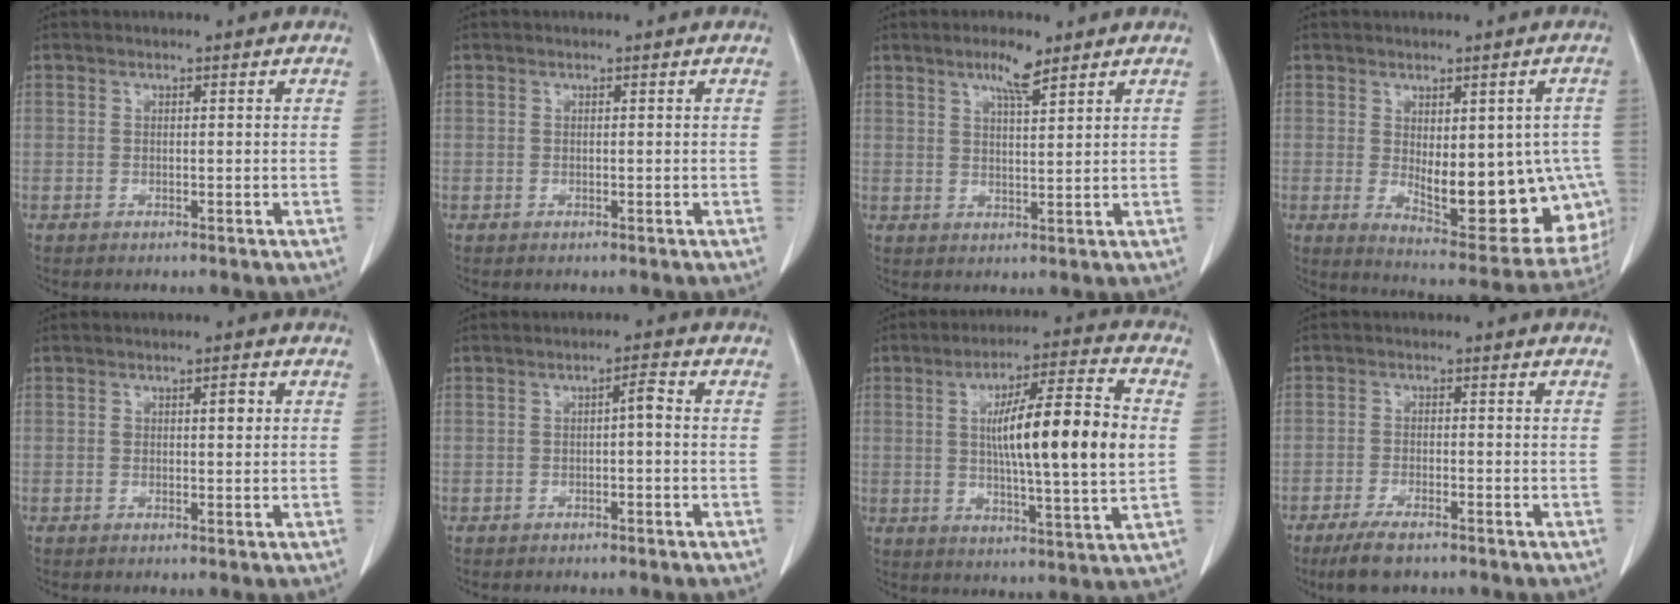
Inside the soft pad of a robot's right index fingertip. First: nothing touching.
{"total": 0.0}
{"total": 4.4, "force": [3.1, 0.6, 3.0], "torque": [-0.055, 0.001, 0.053]}
{"total": 17.2, "force": [-2.7, 7.6, 15.2], "torque": [-0.143, 0.000, -0.009]}
{"total": 2.1, "force": [0.6, 0.8, 1.8], "torque": [-0.030, 0.004, 0.012]}
{"total": 1.9, "force": [-0.2, 0.2, 1.9], "torque": [-0.029, 0.006, -0.004]}
{"total": 16.7, "force": [1.5, 1.2, 16.6], "torque": [-0.268, 0.006, 0.018]}
{"total": 5.6, "force": [-4.2, 1.3, 3.5], "torque": [-0.068, -0.010, -0.073]}